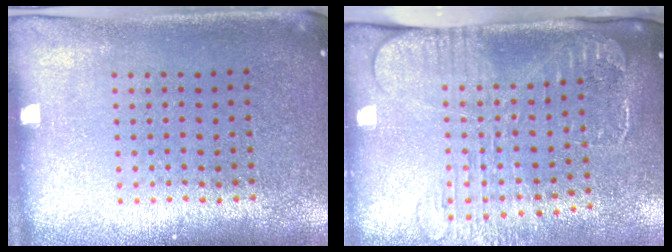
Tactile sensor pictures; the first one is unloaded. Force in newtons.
{"total": 2.7, "press": 2.0, "slide": 1.7}